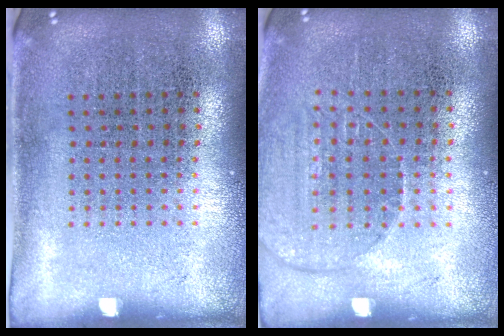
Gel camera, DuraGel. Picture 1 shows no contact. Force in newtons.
{"total": 1.4, "press": 1.3, "slide": 0.3}